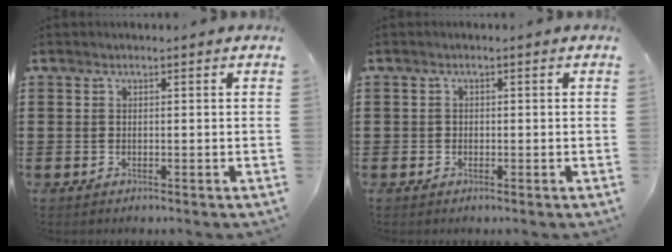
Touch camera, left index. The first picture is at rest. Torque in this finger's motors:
{"motor_torque": [-0.74, 0.88, -0.01, 0.00]}